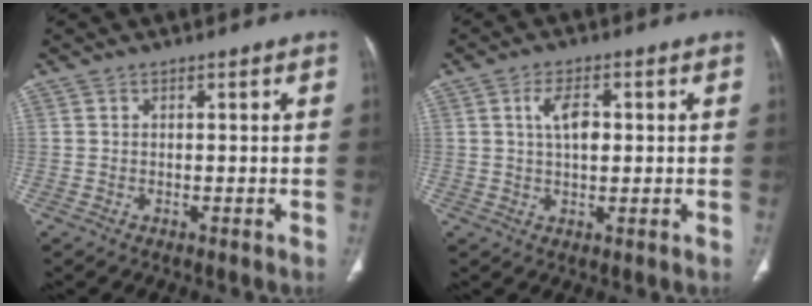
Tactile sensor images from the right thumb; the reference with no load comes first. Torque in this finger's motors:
{"motor_torque": [1.82, 3.19, 0.35, -0.21, 0.12]}